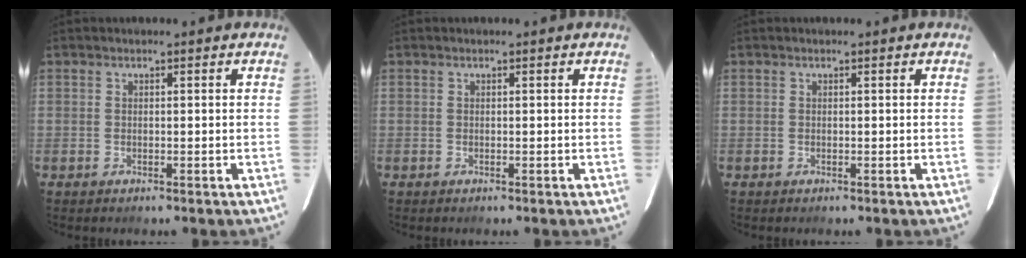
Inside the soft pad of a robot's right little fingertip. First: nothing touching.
{"total": 0.0}
{"total": 0.0}